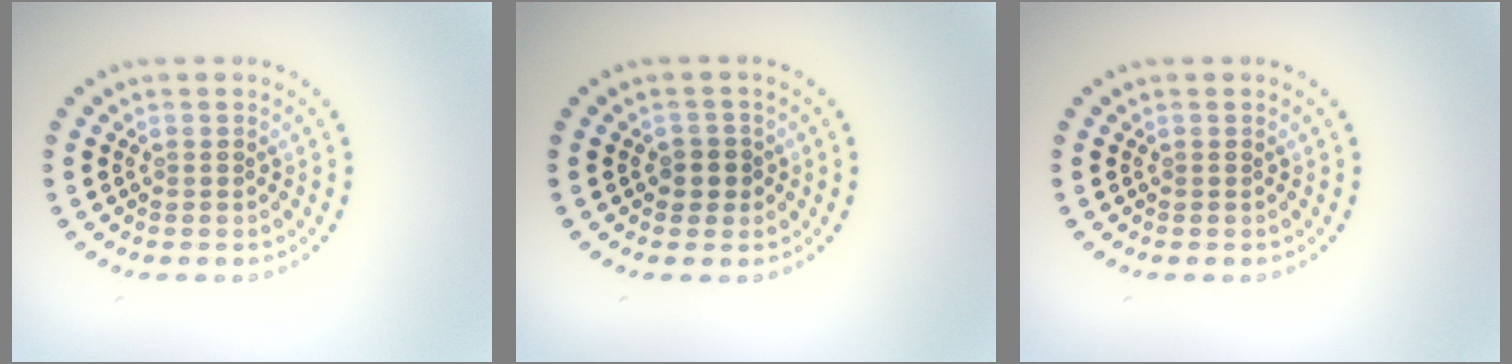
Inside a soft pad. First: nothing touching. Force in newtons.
{"total": 1.7, "press": 1.5, "slide": 0.7}
{"total": 0.0}